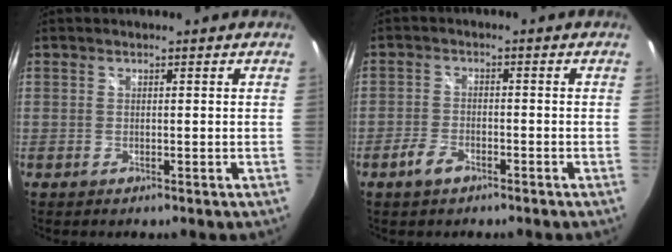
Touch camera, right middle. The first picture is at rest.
{"total": 3.7, "force": [-2.6, 1.8, 2.0], "torque": [-0.052, 0.001, -0.049]}